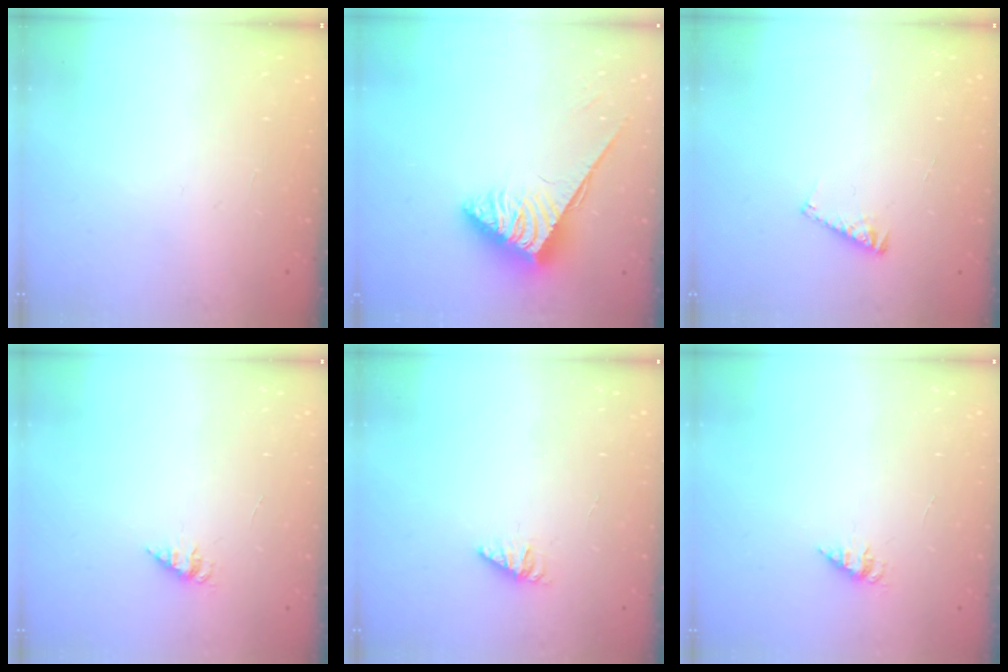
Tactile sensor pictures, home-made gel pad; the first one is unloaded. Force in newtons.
{"total": 3.9, "press": 3.8, "slide": 0.6}
{"total": 4.5, "press": 4.5, "slide": 0.5}
{"total": 2.1, "press": 2.1, "slide": 0.3}
{"total": 1.3, "press": 1.2, "slide": 0.2}
{"total": 2.1, "press": 2.1, "slide": 0.3}